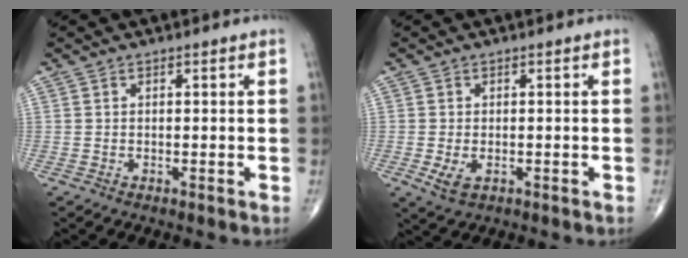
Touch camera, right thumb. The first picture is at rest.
{"total": 3.1, "force": [-0.9, 1.8, 2.4], "torque": [-0.047, -0.004, -0.012]}